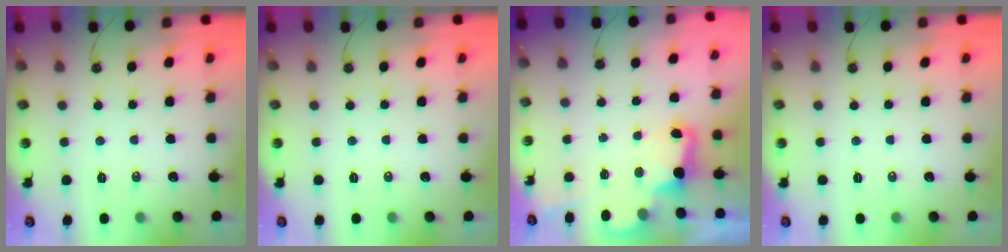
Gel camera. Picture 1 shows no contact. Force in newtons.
{"total": 0.0}
{"total": 3.2, "press": 3.2, "slide": 0.7}
{"total": 0.0}